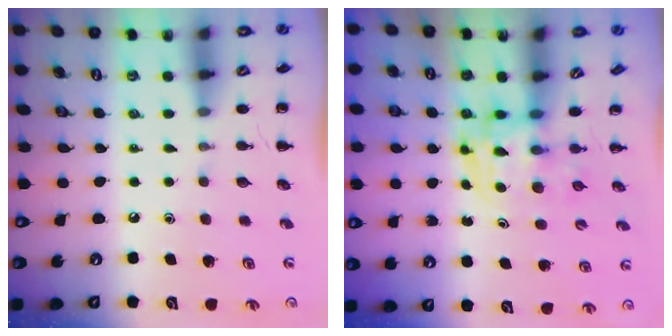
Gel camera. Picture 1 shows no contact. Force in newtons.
{"total": 3.6, "press": 3.5, "slide": 0.6}